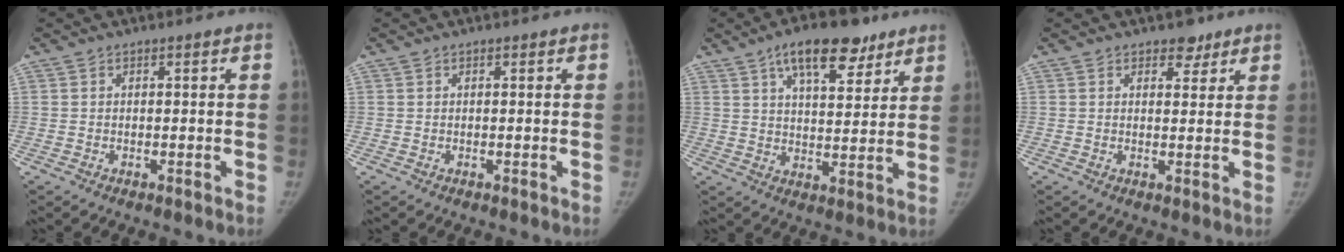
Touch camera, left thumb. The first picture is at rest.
{"total": 0.0}
{"total": 13.2, "force": [8.0, 5.7, 8.8], "torque": [-0.104, -0.028, 0.125]}
{"total": 3.2, "force": [2.3, 1.9, 1.2], "torque": [0.003, -0.013, 0.032]}